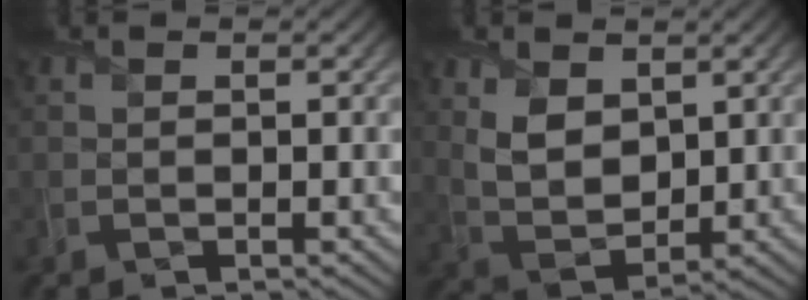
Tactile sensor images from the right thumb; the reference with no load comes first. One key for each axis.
{"total": 6.0, "fx": 2.5, "fy": 3.8, "fz": 3.9, "tx": -0.095, "ty": -0.010, "tz": 0.050}